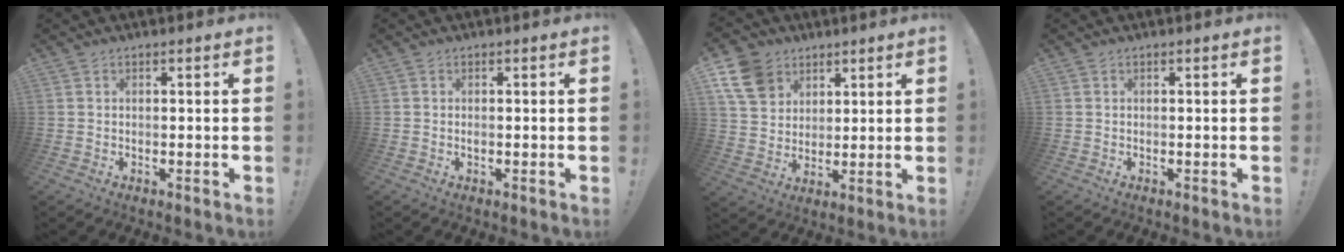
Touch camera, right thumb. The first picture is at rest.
{"total": 0.0}
{"total": 12.5, "force": [6.4, 9.6, 4.9], "torque": [-0.085, -0.027, 0.133]}
{"total": 0.0}